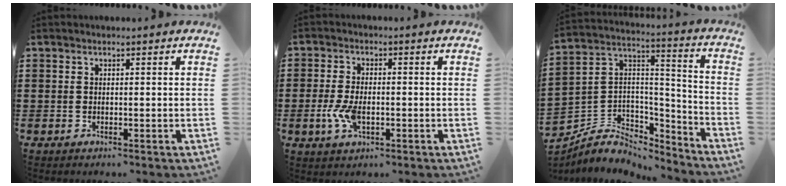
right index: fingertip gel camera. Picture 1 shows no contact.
{"total": 5.0, "force": [-1.2, 2.4, 4.2], "torque": [-0.101, -0.009, -0.024]}
{"total": 5.6, "force": [-3.9, 3.8, 1.4], "torque": [-0.044, -0.007, -0.075]}